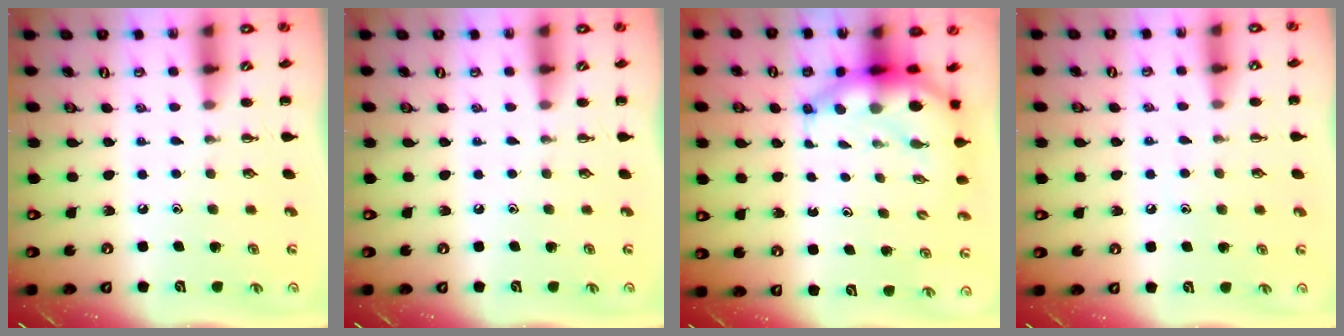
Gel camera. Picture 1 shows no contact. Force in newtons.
{"total": 0.0}
{"total": 6.8, "press": 6.6, "slide": 1.6}
{"total": 4.3, "press": 4.1, "slide": 1.4}